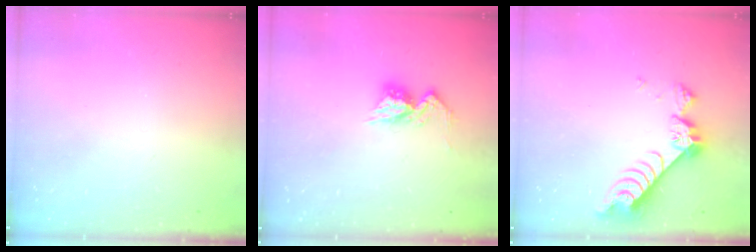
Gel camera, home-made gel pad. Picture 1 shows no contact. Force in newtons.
{"total": 9.6, "press": 9.6, "slide": 0.8}
{"total": 8.8, "press": 8.8, "slide": 0.8}